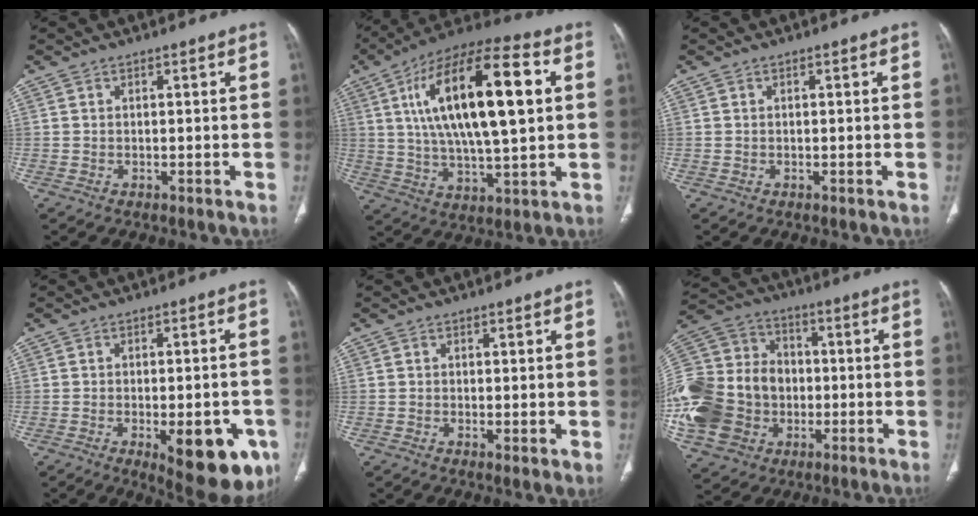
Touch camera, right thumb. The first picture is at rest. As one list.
[{"total": 24.7, "force": [5.3, 8.8, 22.5], "torque": [-0.389, 0.011, 0.083]}, {"total": 0.0}, {"total": 15.0, "force": [-5.7, 6.2, 12.4], "torque": [-0.114, 0.007, -0.057]}, {"total": 2.1, "force": [-0.1, 0.7, 1.9], "torque": [-0.036, -0.010, -0.004]}, {"total": 27.0, "force": [-4.0, 21.7, 15.5], "torque": [-0.353, 0.040, -0.062]}]